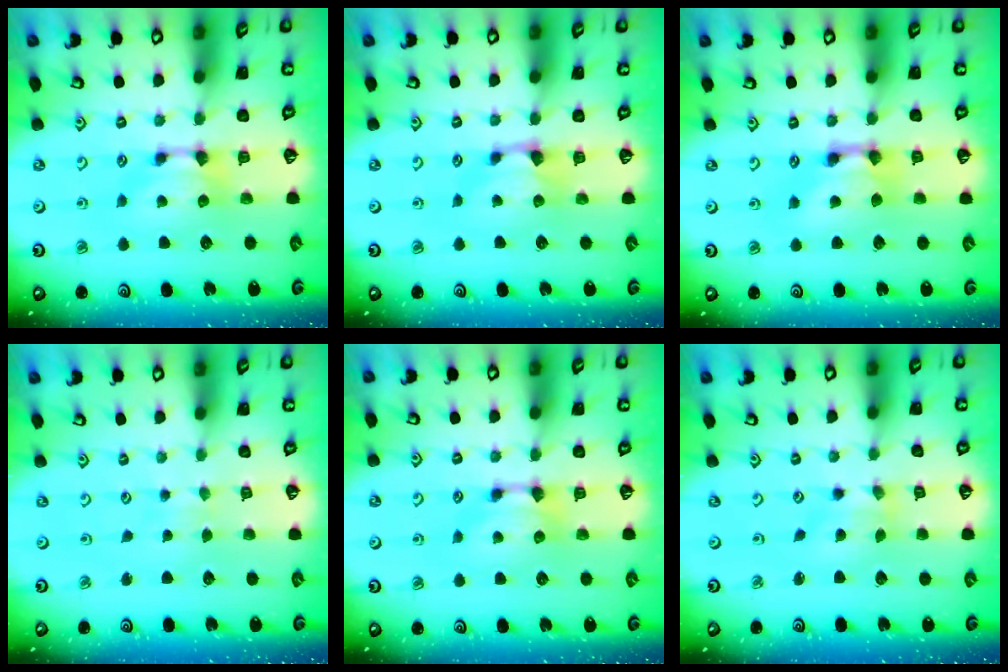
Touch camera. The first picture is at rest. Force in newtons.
{"total": 0.8, "press": 0.3, "slide": 0.7}
{"total": 2.6, "press": 2.6, "slide": 0.2}
{"total": 3.3, "press": 3.3, "slide": 0.3}
{"total": 0.0}
{"total": 1.3, "press": 0.0, "slide": 1.3}